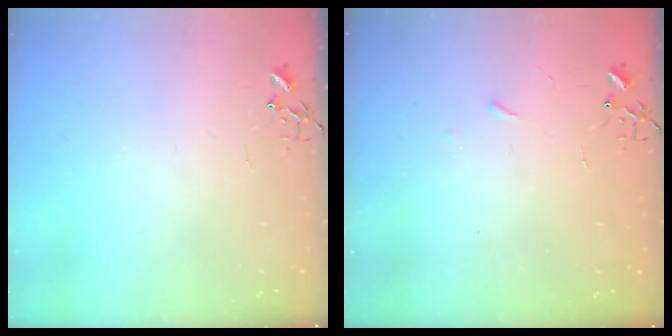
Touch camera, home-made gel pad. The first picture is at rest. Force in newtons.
{"total": 2.6, "press": 2.5, "slide": 0.4}